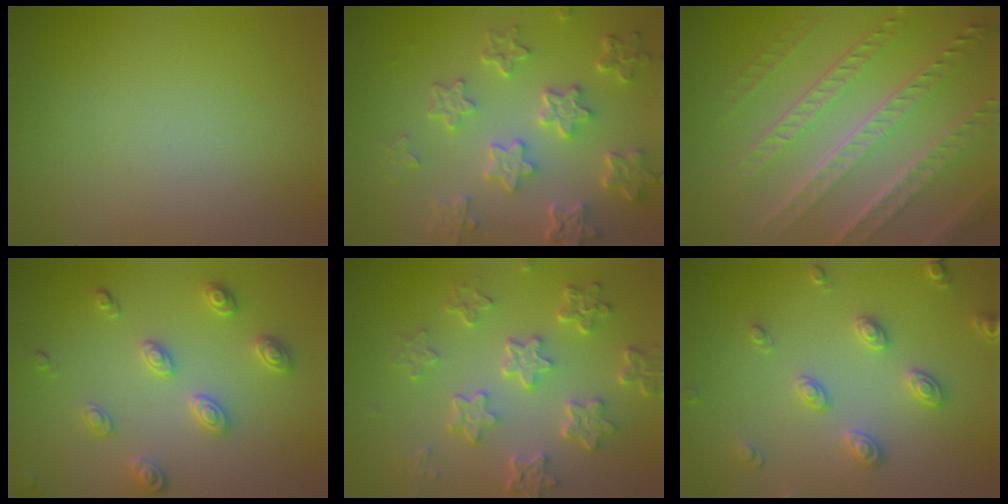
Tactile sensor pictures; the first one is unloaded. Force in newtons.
{"total": 6.0, "press": 4.7, "slide": 3.9}
{"total": 7.3, "press": 5.3, "slide": 5.1}
{"total": 2.8, "press": 2.6, "slide": 1.1}
{"total": 5.8, "press": 4.4, "slide": 3.8}
{"total": 3.1, "press": 2.7, "slide": 1.4}